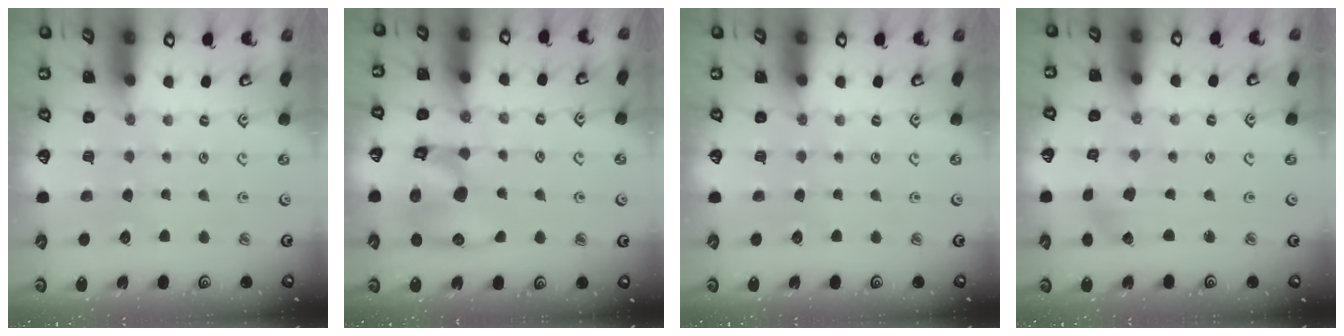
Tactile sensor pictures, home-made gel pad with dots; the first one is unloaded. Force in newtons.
{"total": 14.5, "press": 14.3, "slide": 2.1}
{"total": 0.0}
{"total": 0.8, "press": 0.8, "slide": 0.2}